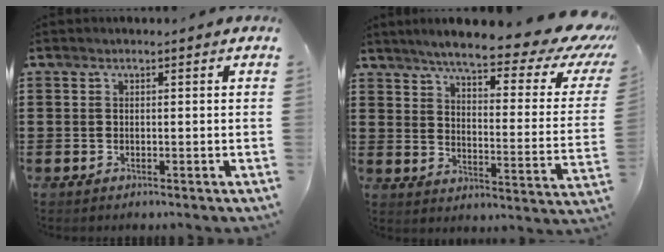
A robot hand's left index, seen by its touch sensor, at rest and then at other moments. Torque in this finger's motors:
{"motor_torque": [2.14, 0.00, 1.05, 0.21]}